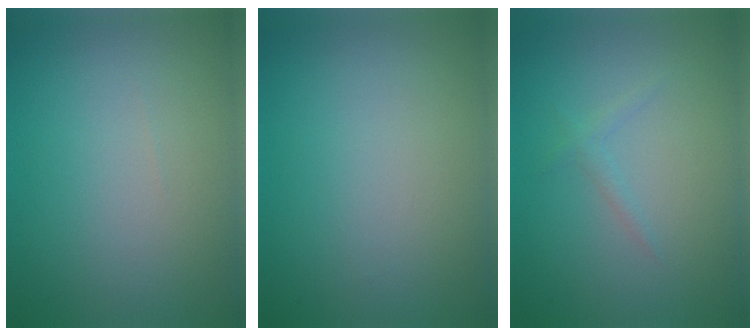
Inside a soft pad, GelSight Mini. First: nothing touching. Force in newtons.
{"total": 0.0}
{"total": 0.8, "press": 0.8, "slide": 0.0}